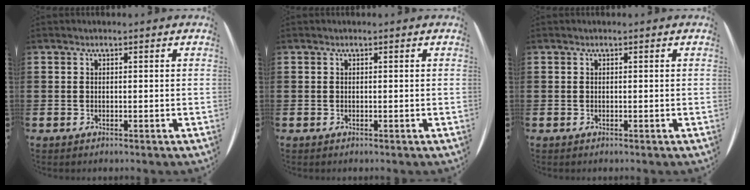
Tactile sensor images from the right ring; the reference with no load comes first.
{"total": 0.0}
{"total": 0.0}